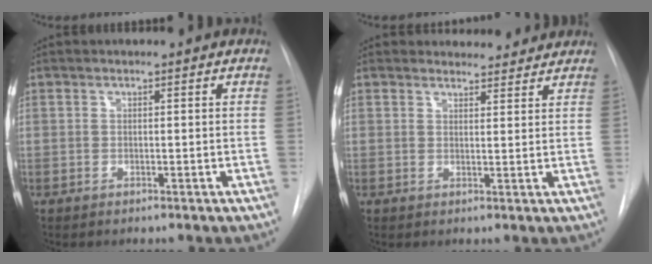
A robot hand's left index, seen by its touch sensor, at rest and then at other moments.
{"total": 5.1, "force": [4.8, 1.7, 0.2], "torque": [0.007, 0.003, 0.051]}